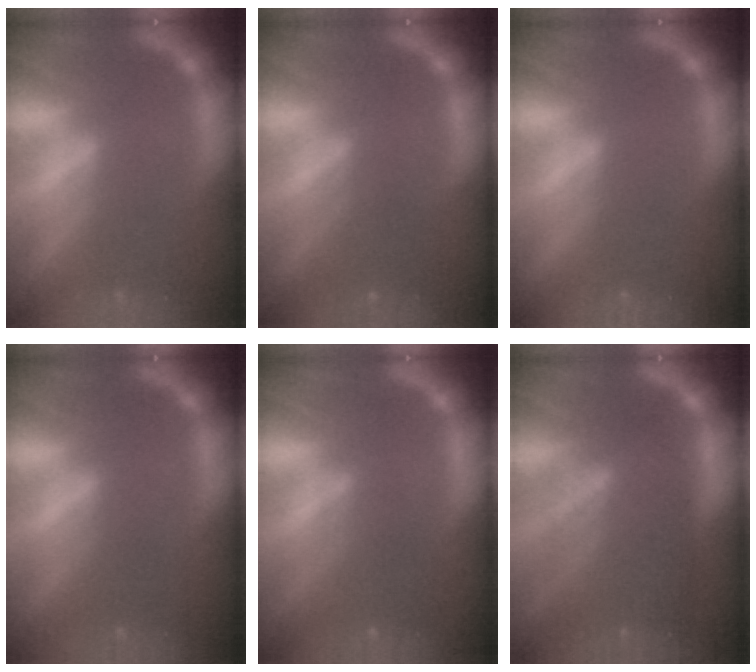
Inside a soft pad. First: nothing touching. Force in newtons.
{"total": 2.4}
{"total": 0.0}
{"total": 1.5}
{"total": 3.0}
{"total": 8.6}